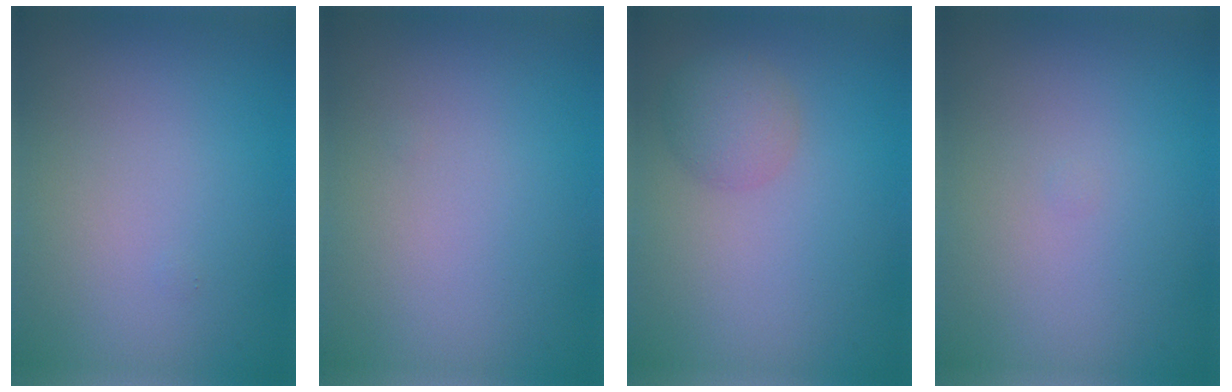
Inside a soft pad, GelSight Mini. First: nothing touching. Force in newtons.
{"total": 0.0}
{"total": 2.1, "press": 2.1, "slide": 0.2}
{"total": 0.0}